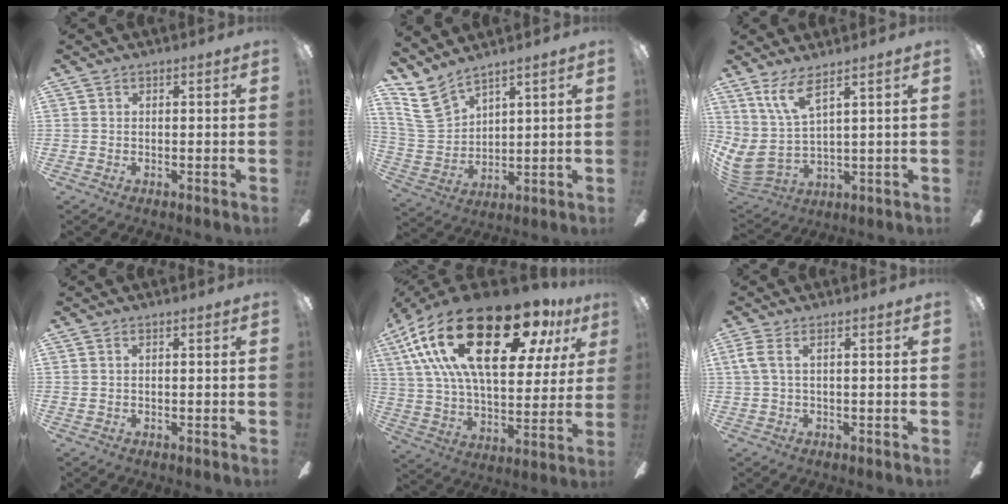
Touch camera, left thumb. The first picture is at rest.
{"total": 10.6, "force": [8.1, 5.4, 4.2], "torque": [-0.111, -0.034, 0.161]}
{"total": 12.6, "force": [6.9, 4.8, 9.4], "torque": [-0.216, -0.030, 0.129]}
{"total": 0.7, "force": [0.3, 0.3, 0.5], "torque": [-0.011, 0.004, 0.004]}
{"total": 31.7, "force": [16.3, 13.5, 23.7], "torque": [-0.449, -0.084, 0.269]}
{"total": 3.7, "force": [0.7, 1.3, 3.4], "torque": [-0.072, 0.003, 0.011]}